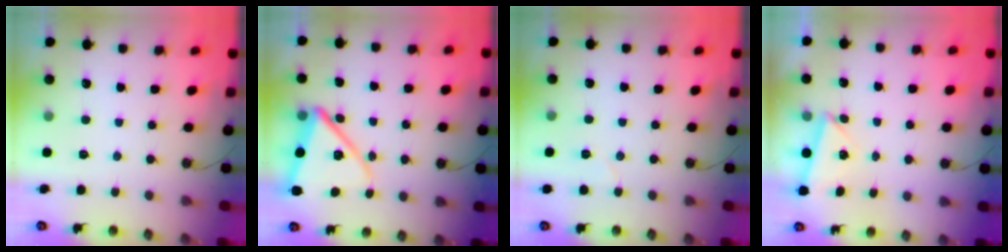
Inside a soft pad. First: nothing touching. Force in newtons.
{"total": 14.2, "press": 14.1, "slide": 1.4}
{"total": 3.9, "press": 3.6, "slide": 1.4}
{"total": 2.9, "press": 2.8, "slide": 0.6}